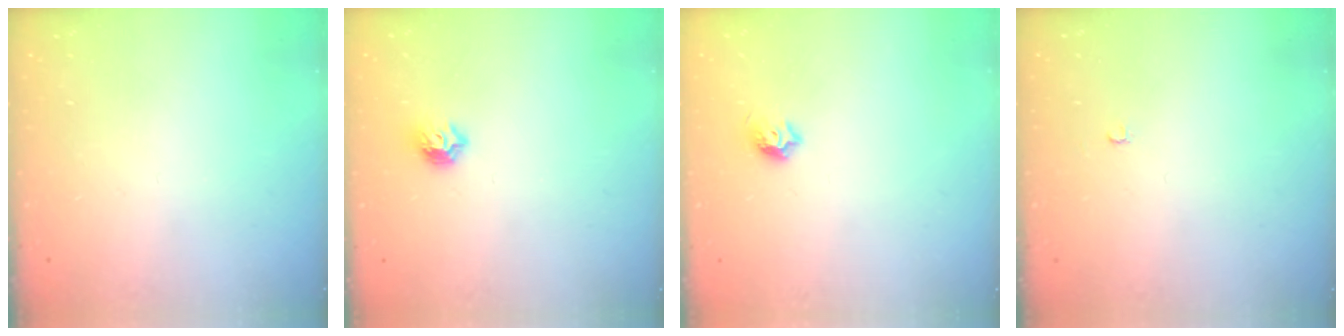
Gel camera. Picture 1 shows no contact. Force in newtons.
{"total": 6.5, "press": 6.5, "slide": 0.9}
{"total": 4.9, "press": 4.8, "slide": 0.8}
{"total": 2.1, "press": 2.1, "slide": 0.2}